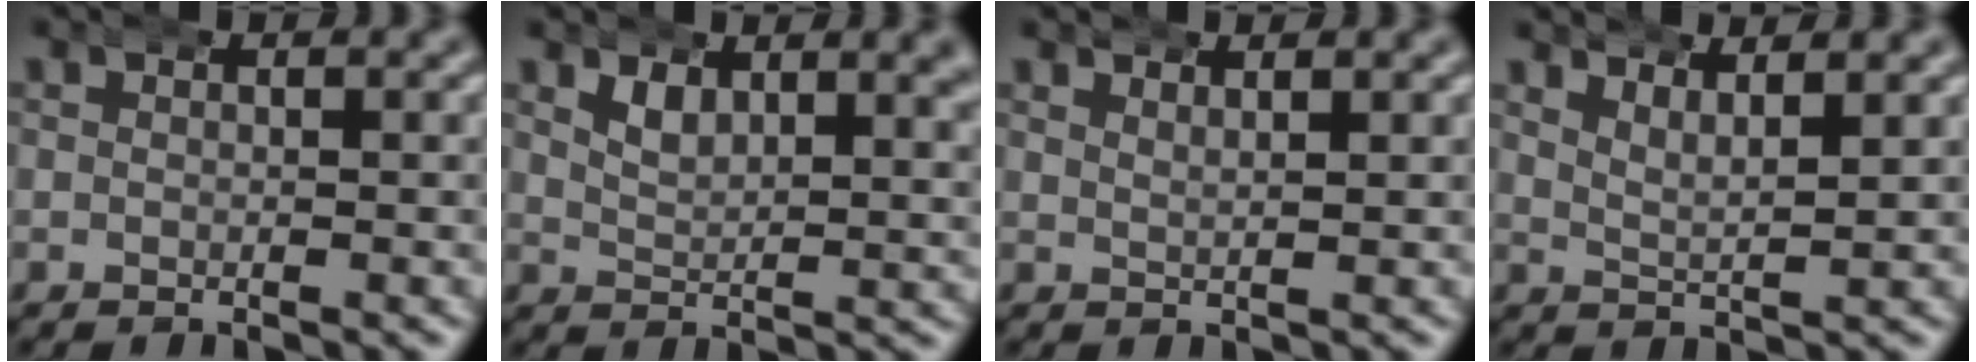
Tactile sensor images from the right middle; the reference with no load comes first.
{"total": 2.5, "force": [2.0, 0.6, 1.4], "torque": [-0.030, -0.013, 0.043]}
{"total": 1.4, "force": [1.3, -0.6, -0.1], "torque": [0.002, -0.006, 0.029]}
{"total": 2.8, "force": [2.6, 0.1, 0.8], "torque": [-0.029, -0.006, 0.051]}